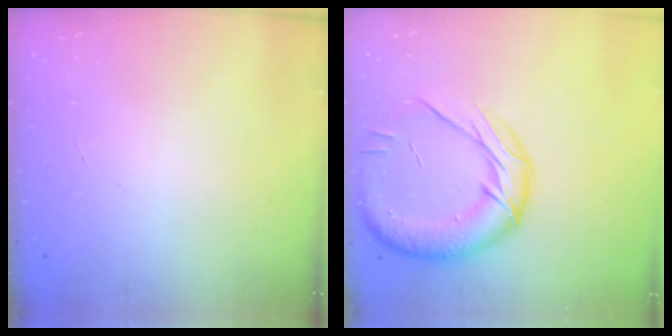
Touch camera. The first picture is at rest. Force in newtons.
{"total": 18.0, "press": 17.8, "slide": 2.5}